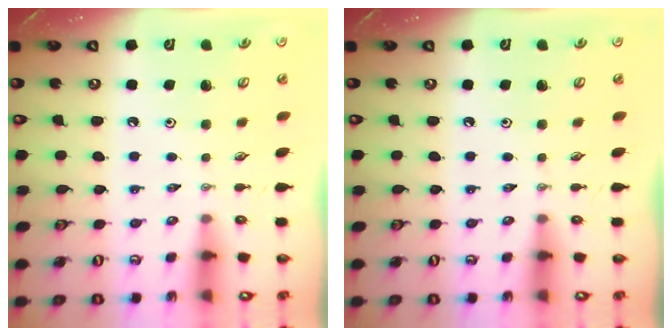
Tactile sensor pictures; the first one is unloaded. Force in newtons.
{"total": 0.0}